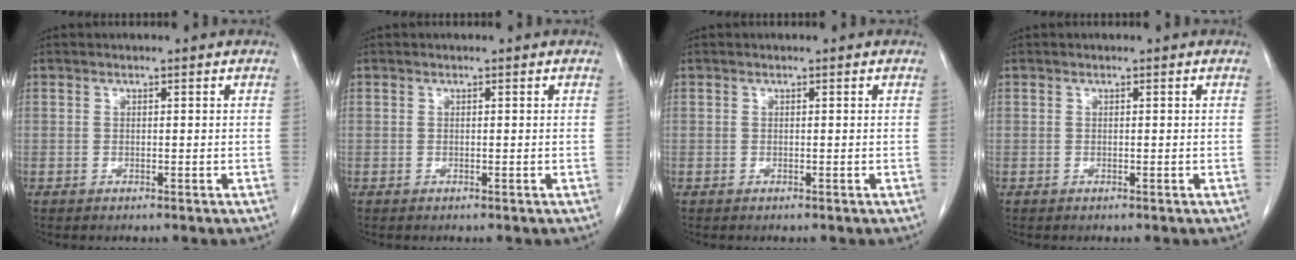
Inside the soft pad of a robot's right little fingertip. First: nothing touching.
{"total": 0.0}
{"total": 0.0}
{"total": 0.0}